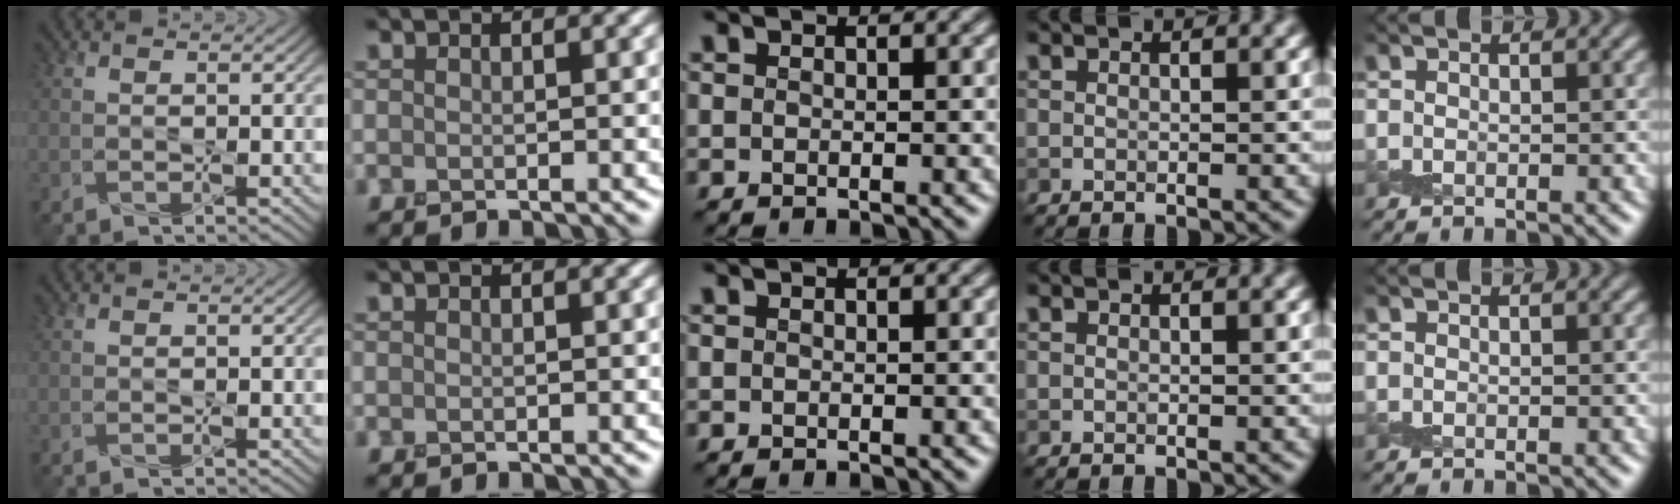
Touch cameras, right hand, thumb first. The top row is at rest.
{}